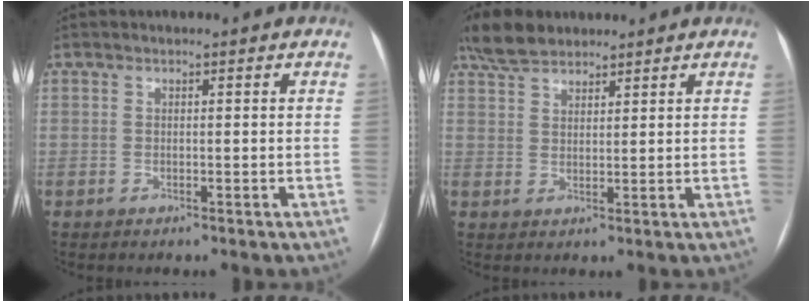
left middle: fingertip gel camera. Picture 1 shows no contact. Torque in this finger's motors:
{"motor_torque": [0.85, -0.65, 0.15, 0.01]}